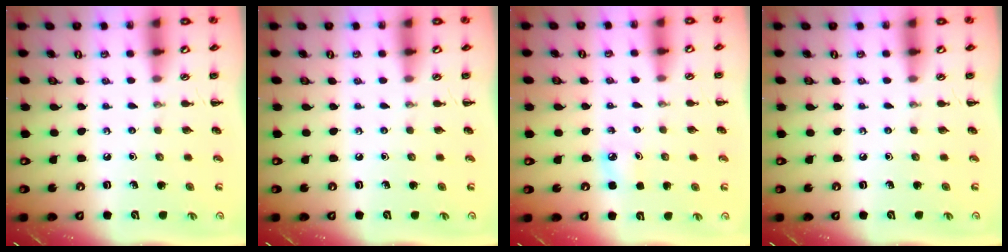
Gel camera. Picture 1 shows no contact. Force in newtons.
{"total": 0.0}
{"total": 3.8, "press": 3.6, "slide": 1.1}
{"total": 0.0}